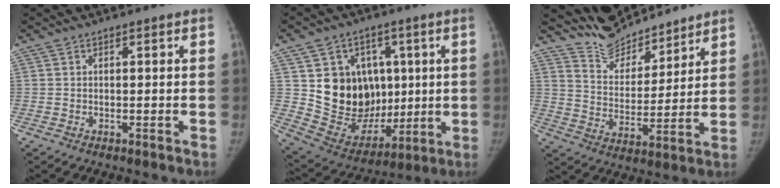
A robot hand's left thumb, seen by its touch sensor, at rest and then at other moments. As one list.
[{"total": 18.3, "force": [2.7, 15.0, 10.1], "torque": [-0.110, -0.008, 0.080]}, {"total": 11.4, "force": [10.8, 3.3, 1.1], "torque": [0.007, -0.073, 0.207]}]